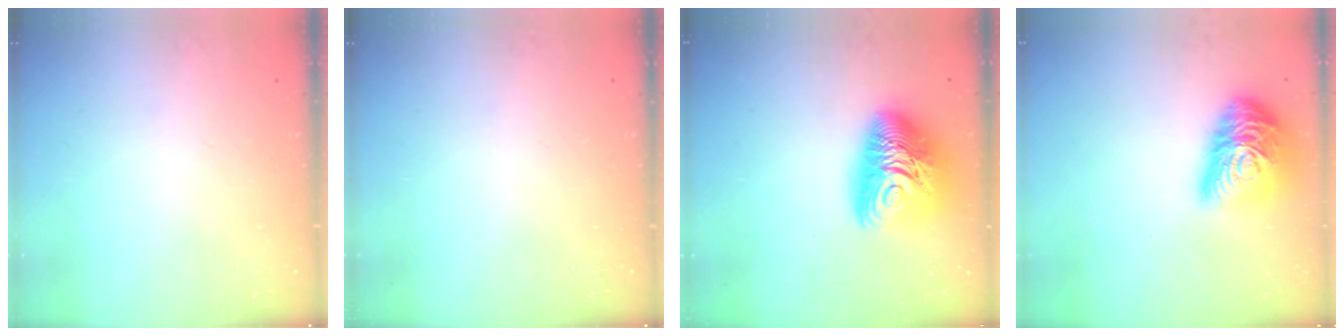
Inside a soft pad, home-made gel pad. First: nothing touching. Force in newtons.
{"total": 0.0}
{"total": 14.1, "press": 14.1, "slide": 1.3}
{"total": 17.2, "press": 17.2, "slide": 1.1}